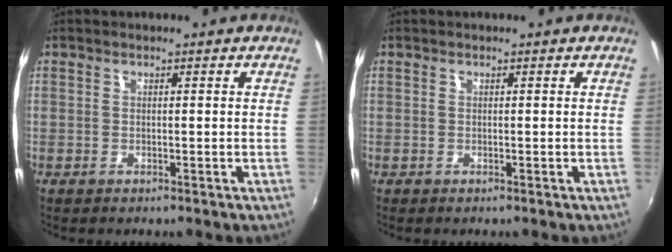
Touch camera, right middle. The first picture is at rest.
{"total": 0.0}